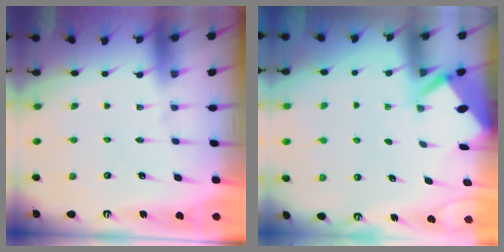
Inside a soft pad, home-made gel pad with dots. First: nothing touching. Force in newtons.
{"total": 2.6, "press": 2.6, "slide": 0.3}